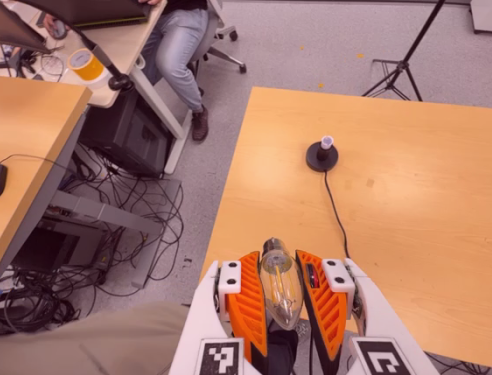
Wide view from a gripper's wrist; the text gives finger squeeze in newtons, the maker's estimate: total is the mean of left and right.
{"total": 21.0, "left": 22.5, "right": 19.4}